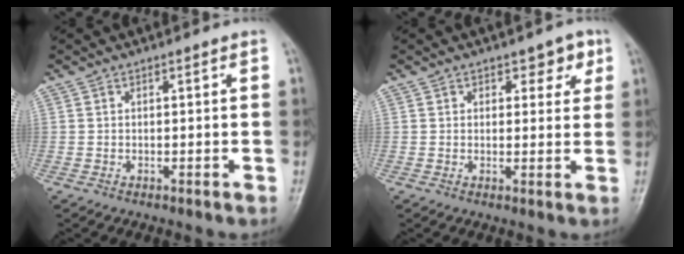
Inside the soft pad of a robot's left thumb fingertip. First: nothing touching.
{"total": 4.1, "force": [2.1, 2.7, 2.1], "torque": [0.007, -0.008, 0.025]}